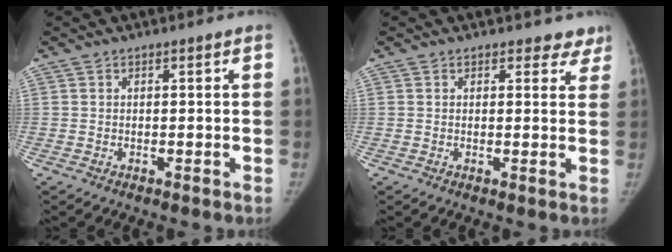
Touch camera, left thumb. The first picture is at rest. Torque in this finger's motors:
{"motor_torque": [-0.10, 0.00, -0.11, 0.26, -0.02]}